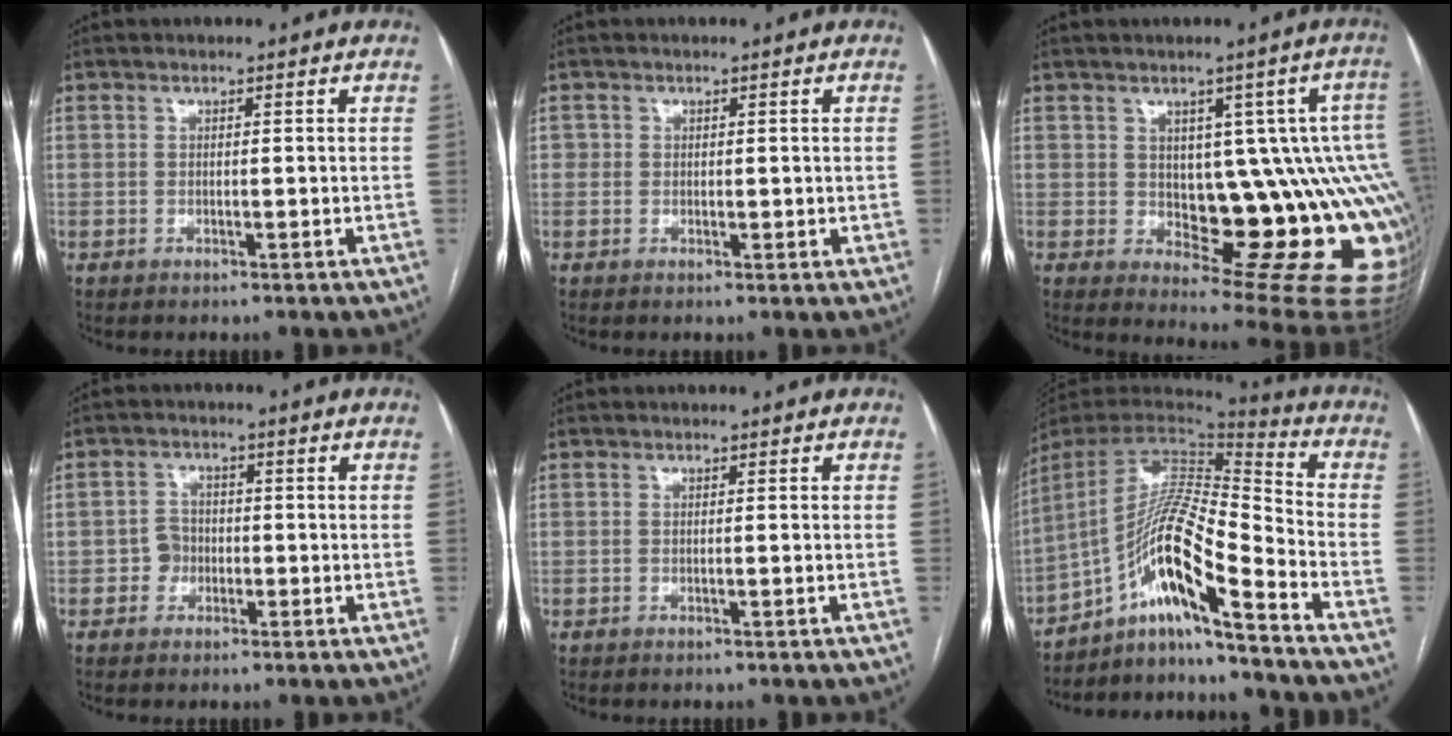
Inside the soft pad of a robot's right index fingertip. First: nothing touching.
{"total": 1.9, "force": [0.4, 1.7, 0.7], "torque": [-0.003, -0.001, 0.006]}
{"total": 15.2, "force": [-0.6, 5.2, 14.2], "torque": [-0.113, 0.012, 0.005]}
{"total": 3.0, "force": [-1.0, 2.6, 0.9], "torque": [-0.010, 0.012, -0.020]}
{"total": 0.0}
{"total": 15.3, "force": [-10.0, 0.0, 11.7], "torque": [-0.212, 0.020, -0.177]}